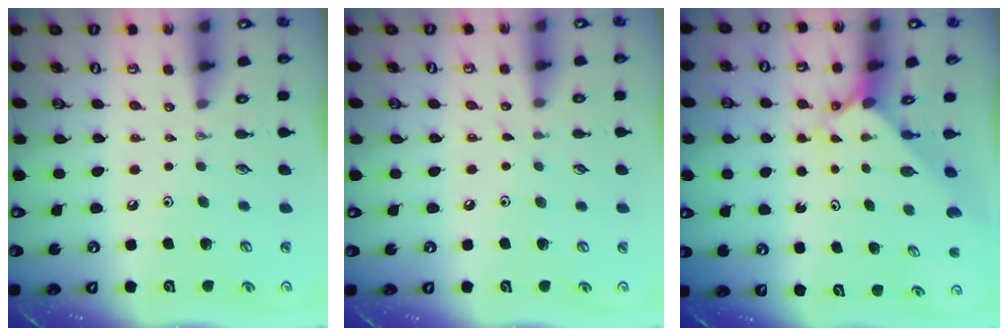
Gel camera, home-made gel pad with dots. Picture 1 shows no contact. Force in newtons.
{"total": 3.7, "press": 3.7, "slide": 0.5}
{"total": 2.5, "press": 2.5, "slide": 0.2}